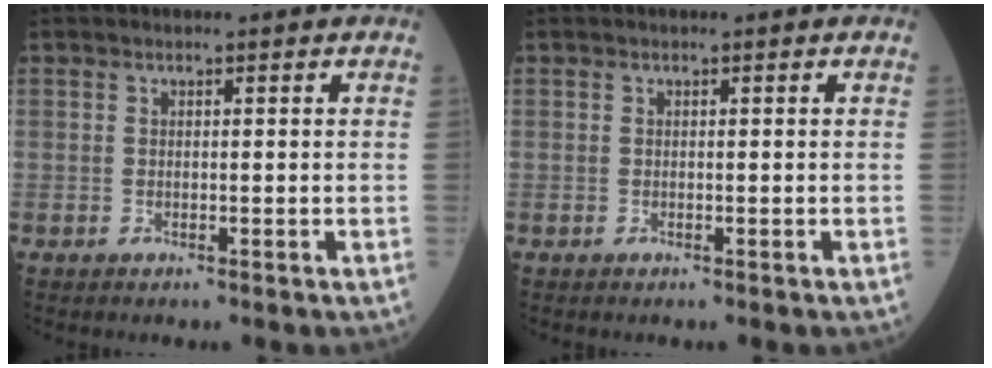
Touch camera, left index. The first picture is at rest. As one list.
[{"total": 0.0}]